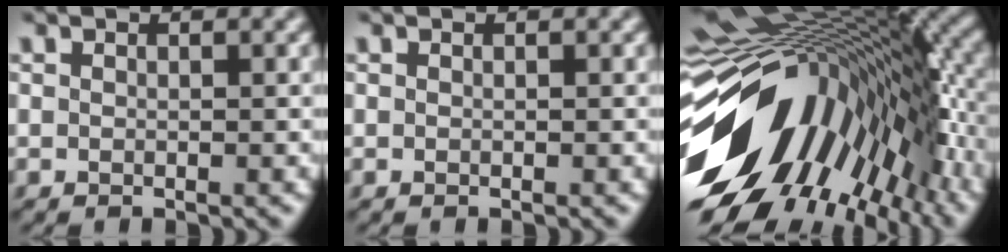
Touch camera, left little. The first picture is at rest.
{"total": 0.0}
{"total": 18.5, "force": [-6.4, 10.1, 14.1], "torque": [-0.245, -0.021, -0.108]}